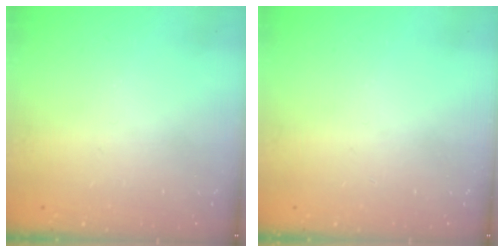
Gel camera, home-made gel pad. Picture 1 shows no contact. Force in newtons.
{"total": 0.0}